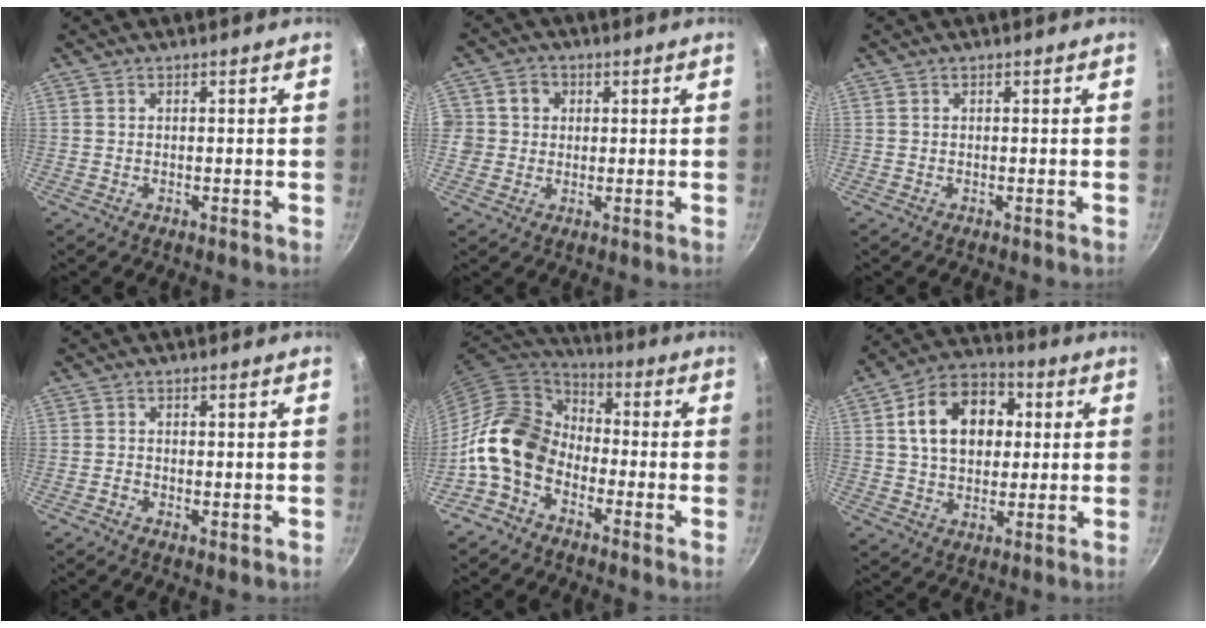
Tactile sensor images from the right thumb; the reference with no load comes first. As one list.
[{"total": 4.8, "force": [0.5, 4.6, 1.3], "torque": [0.012, 0.006, -0.001]}, {"total": 0.0}, {"total": 1.0, "force": [-0.3, 0.6, 0.7], "torque": [-0.012, -0.002, -0.007]}, {"total": 13.8, "force": [-4.3, 10.1, 8.3], "torque": [-0.118, 0.050, -0.109]}, {"total": 15.7, "force": [3.2, 11.2, 10.5], "torque": [-0.139, 0.019, 0.041]}]